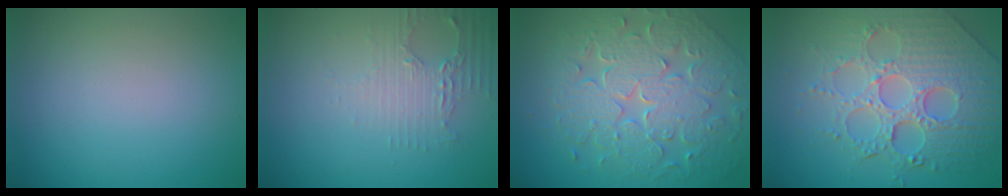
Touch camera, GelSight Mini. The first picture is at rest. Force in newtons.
{"total": 2.4, "press": 2.3, "slide": 0.9}
{"total": 9.3, "press": 6.7, "slide": 6.4}
{"total": 8.2, "press": 6.0, "slide": 5.5}